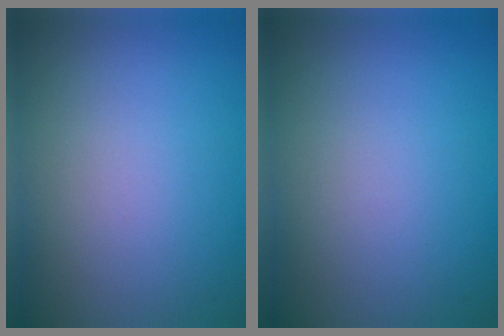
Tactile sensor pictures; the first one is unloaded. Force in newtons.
{"total": 0.0}